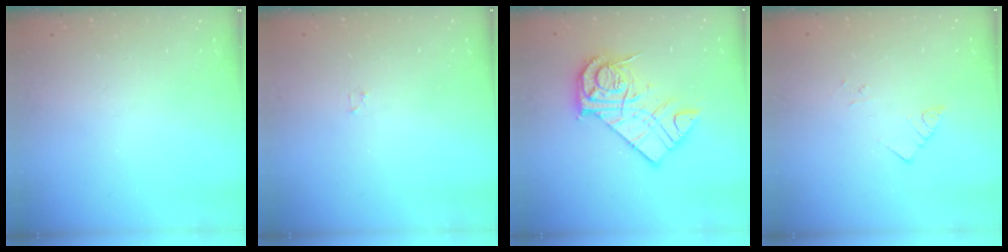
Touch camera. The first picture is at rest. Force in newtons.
{"total": 1.2, "press": 1.2, "slide": 0.2}
{"total": 15.8, "press": 15.7, "slide": 1.3}
{"total": 2.8, "press": 2.8, "slide": 0.2}